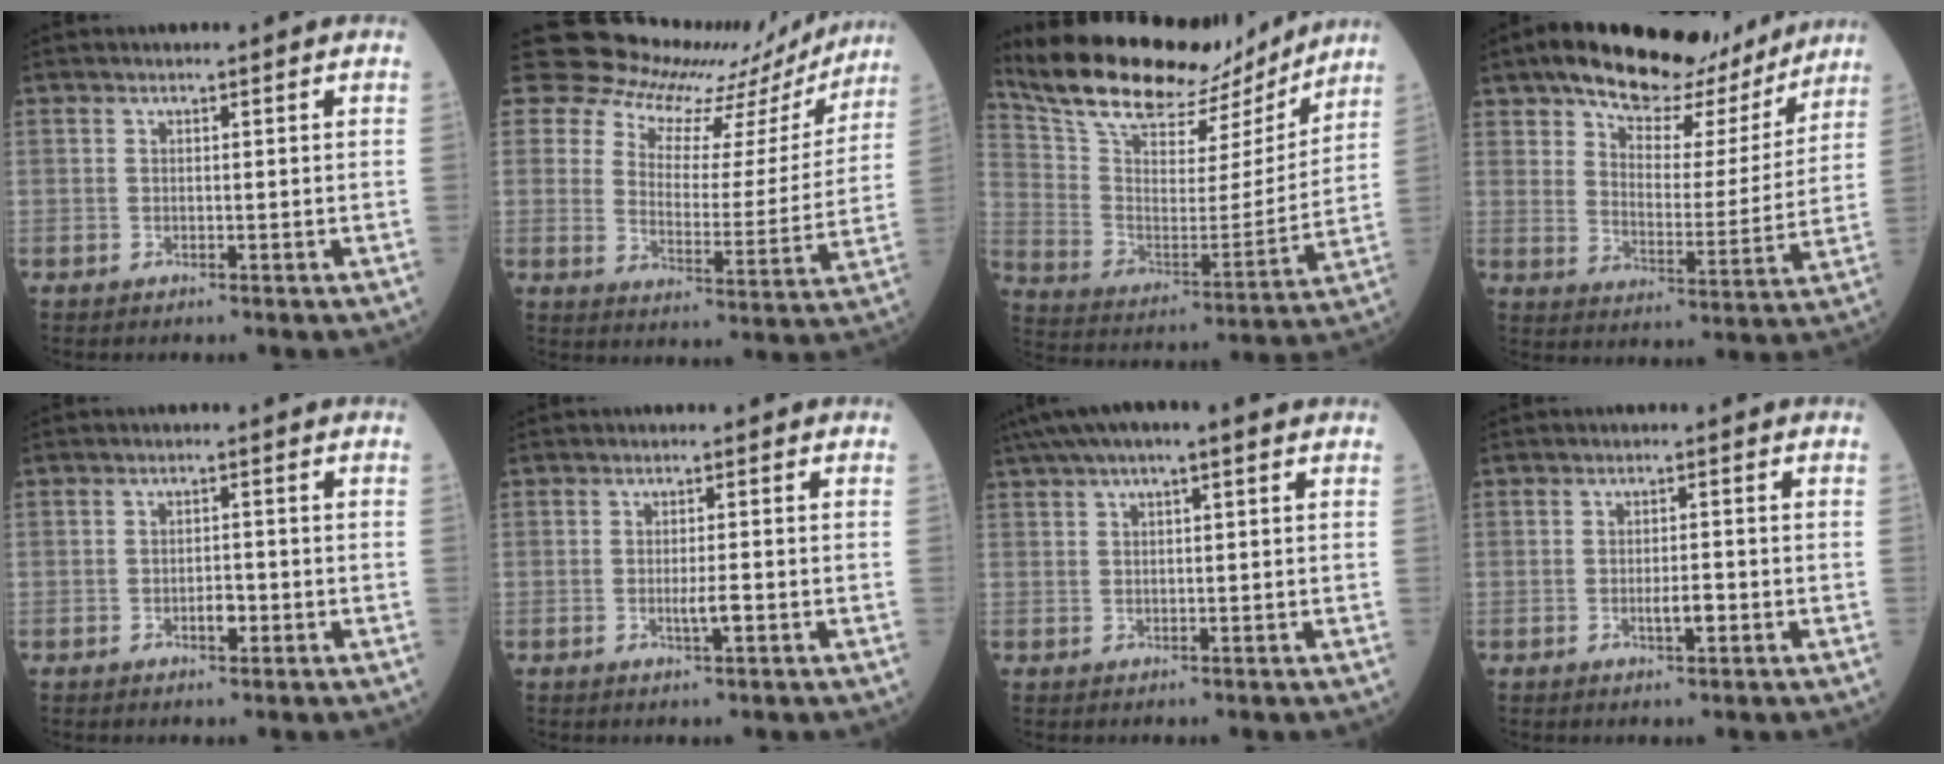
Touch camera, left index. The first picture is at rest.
{"total": 18.7, "force": [16.7, 6.7, 5.0], "torque": [-0.063, -0.036, 0.201]}
{"total": 23.2, "force": [20.2, 6.7, 9.2], "torque": [-0.163, 0.000, 0.311]}
{"total": 20.5, "force": [16.5, 7.5, 9.6], "torque": [-0.145, 0.007, 0.233]}
{"total": 2.0, "force": [-1.0, 0.8, 1.5], "torque": [-0.021, 0.000, -0.017]}
{"total": 1.9, "force": [-0.8, 0.1, 1.7], "torque": [-0.032, -0.006, -0.014]}
{"total": 7.9, "force": [5.2, 1.5, 5.8], "torque": [-0.103, 0.044, 0.084]}
{"total": 2.2, "force": [-0.9, 0.5, 2.0], "torque": [-0.031, -0.003, -0.016]}